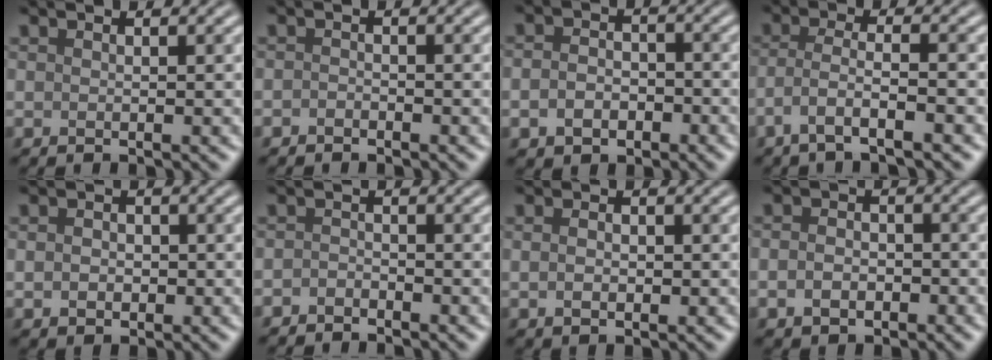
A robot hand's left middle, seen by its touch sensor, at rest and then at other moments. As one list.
[{"total": 0.7, "force": [-0.6, 0.4, 0.2], "torque": [-0.003, -0.001, -0.013]}, {"total": 3.1, "force": [-1.2, 2.3, 1.7], "torque": [-0.031, -0.003, -0.027]}, {"total": 3.7, "force": [-2.2, 0.6, 2.9], "torque": [-0.055, 0.005, -0.053]}, {"total": 2.0, "force": [-0.1, 1.6, 1.2], "torque": [-0.019, -0.001, -0.001]}, {"total": 1.1, "force": [-1.0, 0.5, 0.2], "torque": [-0.002, 0.002, -0.021]}, {"total": 1.9, "force": [0.1, 1.3, 1.4], "torque": [-0.028, 0.000, 0.006]}, {"total": 2.5, "force": [-0.8, 1.9, 1.5], "torque": [-0.026, -0.002, -0.019]}]